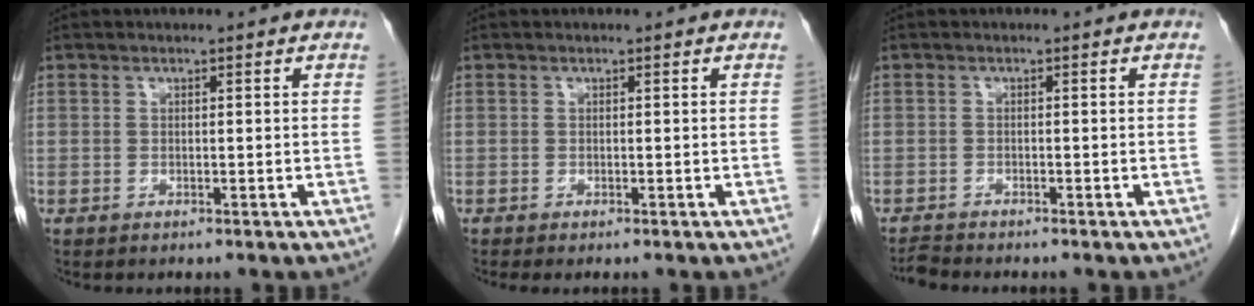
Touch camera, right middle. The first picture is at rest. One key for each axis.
{"total": 0.0}
{"total": 1.5, "fx": -1.4, "fy": -0.2, "fz": 0.1, "tx": -0.006, "ty": -0.009, "tz": -0.025}